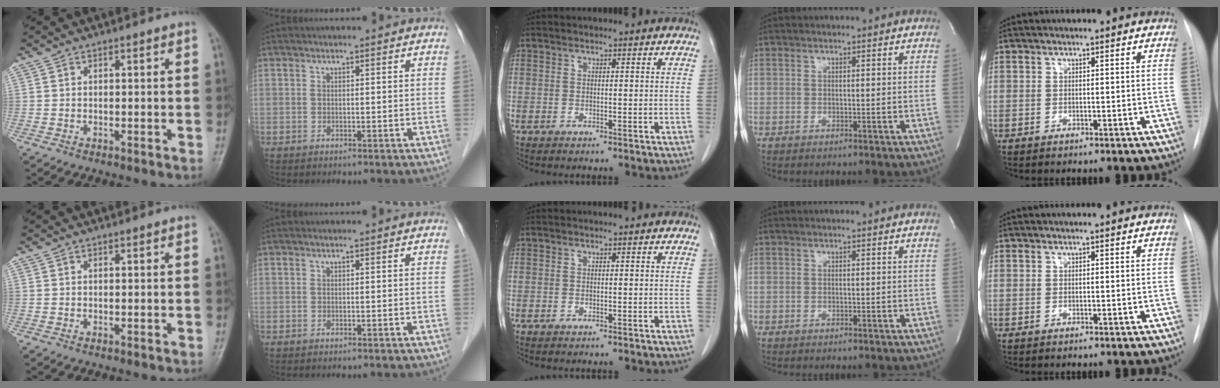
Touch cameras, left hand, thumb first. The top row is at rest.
{}